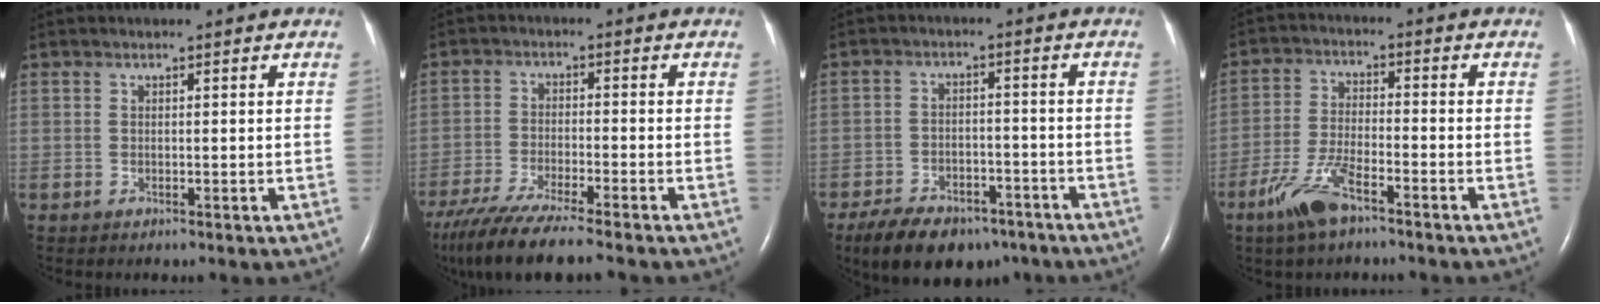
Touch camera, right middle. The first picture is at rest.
{"total": 12.1, "force": [-10.1, 0.5, 6.7], "torque": [-0.123, -0.035, -0.170]}
{"total": 12.8, "force": [-9.3, 6.3, 6.1], "torque": [-0.107, -0.001, -0.141]}
{"total": 7.5, "force": [-5.1, 1.8, 5.3], "torque": [-0.119, -0.009, -0.097]}